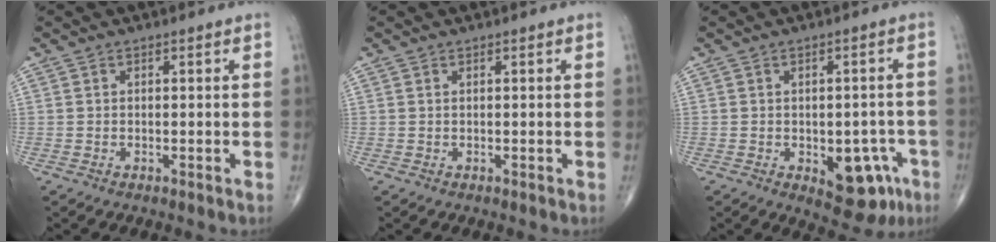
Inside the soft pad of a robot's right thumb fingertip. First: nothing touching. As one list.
[{"total": 0.0}, {"total": 10.4, "force": [-3.9, 5.8, 7.7], "torque": [-0.059, 0.020, -0.038]}]